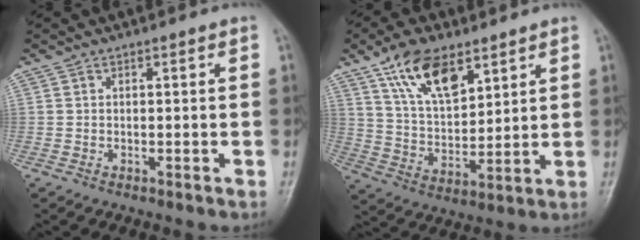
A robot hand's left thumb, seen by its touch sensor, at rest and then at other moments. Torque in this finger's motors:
{"motor_torque": [1.56, 1.53, 1.01, -1.09, 0.09]}